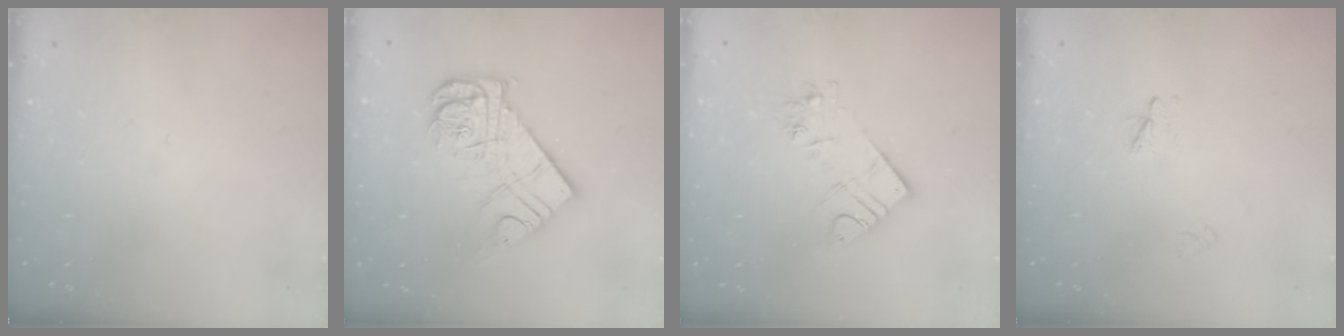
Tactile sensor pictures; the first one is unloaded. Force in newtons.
{"total": 13.9, "press": 13.8, "slide": 1.5}
{"total": 10.0, "press": 9.9, "slide": 0.9}
{"total": 2.3, "press": 2.3, "slide": 0.3}